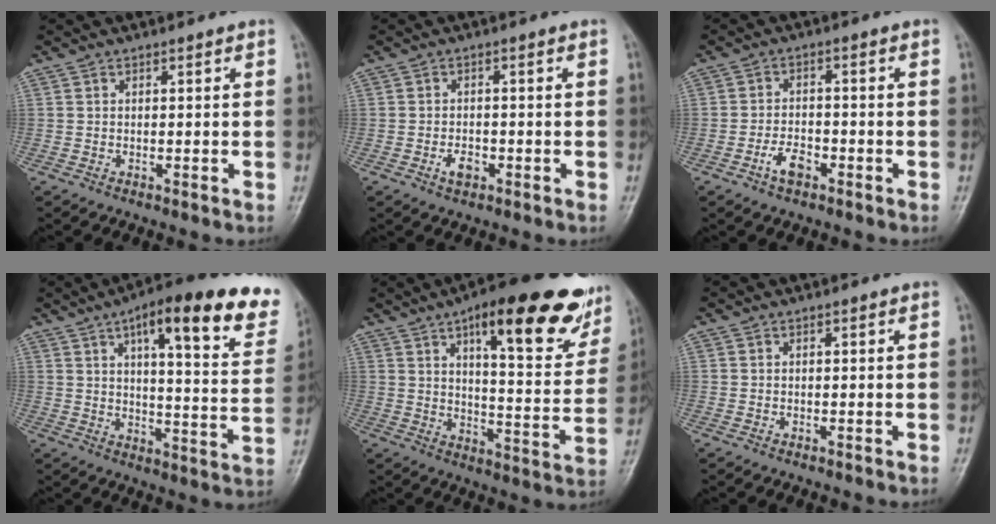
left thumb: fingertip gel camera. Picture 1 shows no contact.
{"total": 2.7, "force": [-1.2, 1.6, 1.8], "torque": [-0.029, 0.007, -0.021]}
{"total": 4.2, "force": [-2.3, 2.2, 2.7], "torque": [-0.045, 0.019, -0.044]}
{"total": 24.1, "force": [14.0, 6.8, 18.3], "torque": [-0.214, -0.033, 0.178]}
{"total": 23.6, "force": [13.6, 7.5, 17.8], "torque": [-0.199, -0.041, 0.190]}
{"total": 0.0}